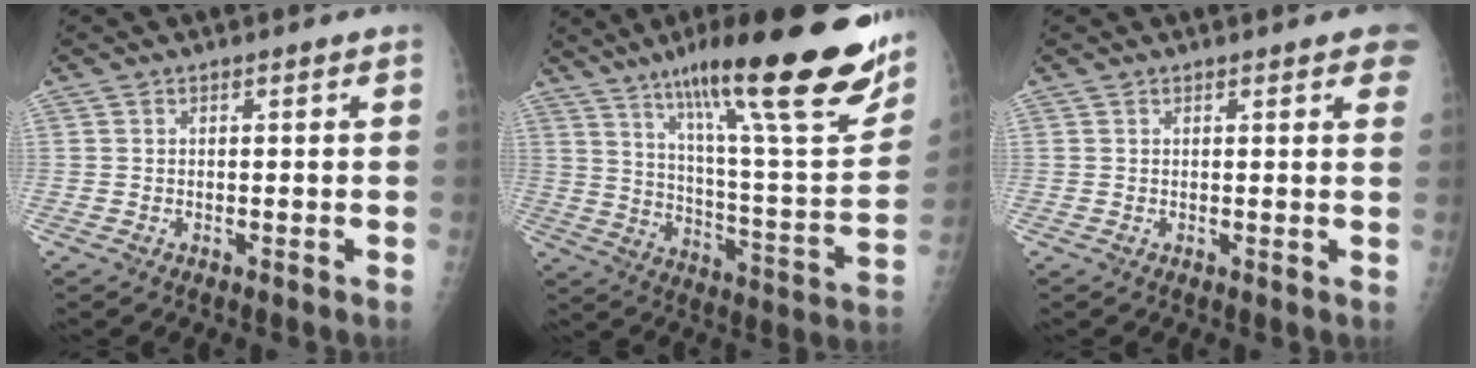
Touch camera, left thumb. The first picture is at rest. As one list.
[{"total": 30.4, "force": [19.8, 4.8, 22.6], "torque": [-0.321, -0.066, 0.300]}, {"total": 4.7, "force": [2.9, 1.4, 3.5], "torque": [-0.022, 0.001, 0.027]}]